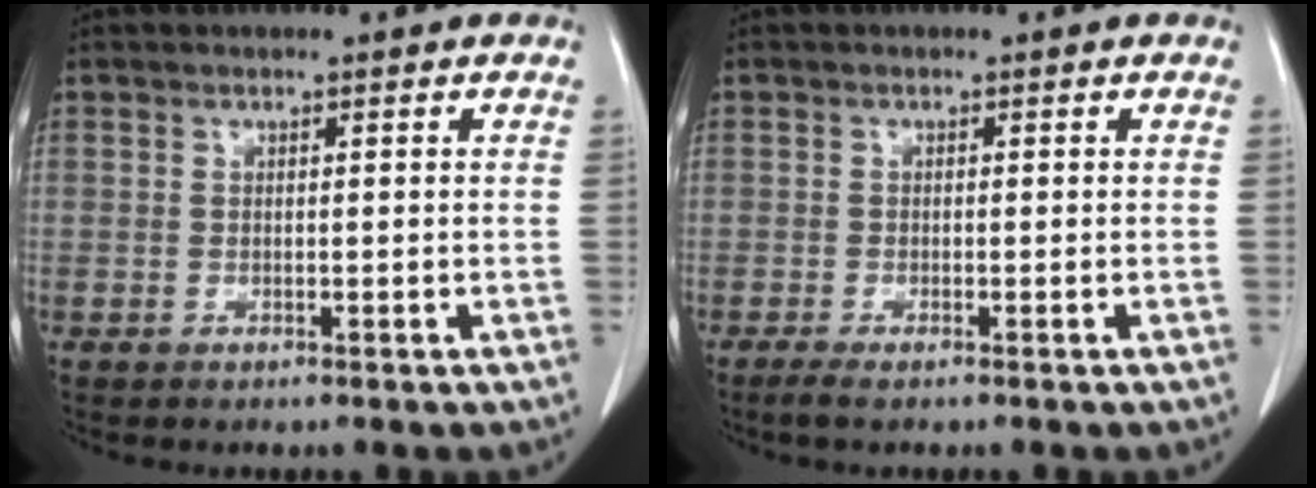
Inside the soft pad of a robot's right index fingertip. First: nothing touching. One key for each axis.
{"total": 1.9, "fx": -1.5, "fy": 0.2, "fz": 1.2, "tx": -0.026, "ty": -0.006, "tz": -0.023}